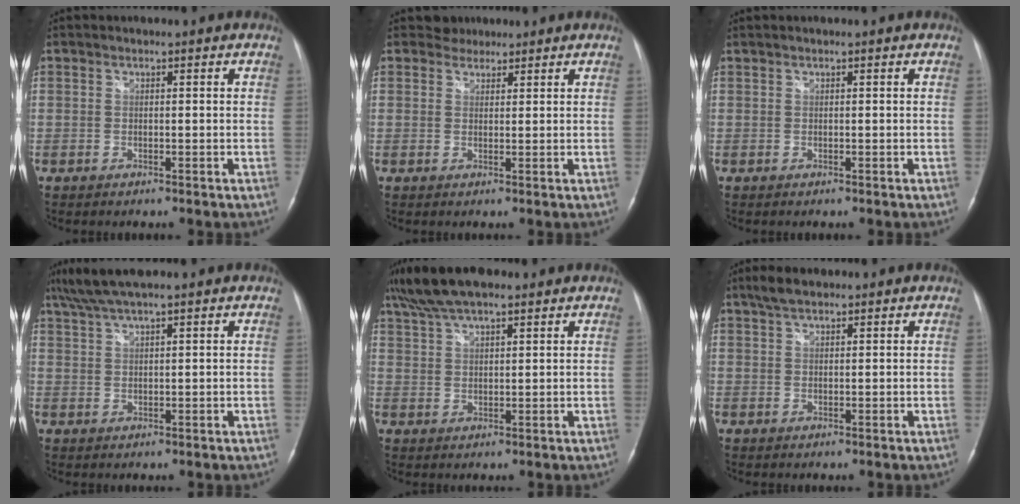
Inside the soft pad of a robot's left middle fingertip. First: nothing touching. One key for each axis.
{"total": 2.2, "fx": 1.9, "fy": 1.1, "fz": -0.5, "tx": 0.010, "ty": 0.006, "tz": 0.027}
{"total": 0.0}
{"total": 6.0, "fx": 4.8, "fy": 0.0, "fz": 3.6, "tx": -0.073, "ty": 0.033, "tz": 0.092}
{"total": 9.9, "fx": 7.7, "fy": 2.3, "fz": 5.7, "tx": -0.109, "ty": 0.036, "tz": 0.140}
{"total": 3.2, "fx": 2.5, "fy": 1.1, "fz": 1.7, "tx": -0.039, "ty": 0.011, "tz": 0.047}